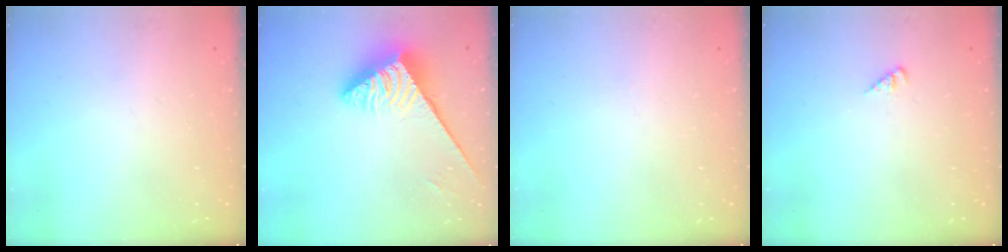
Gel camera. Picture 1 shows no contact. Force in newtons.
{"total": 4.2, "press": 4.2, "slide": 0.7}
{"total": 0.0}
{"total": 1.8, "press": 1.8, "slide": 0.3}